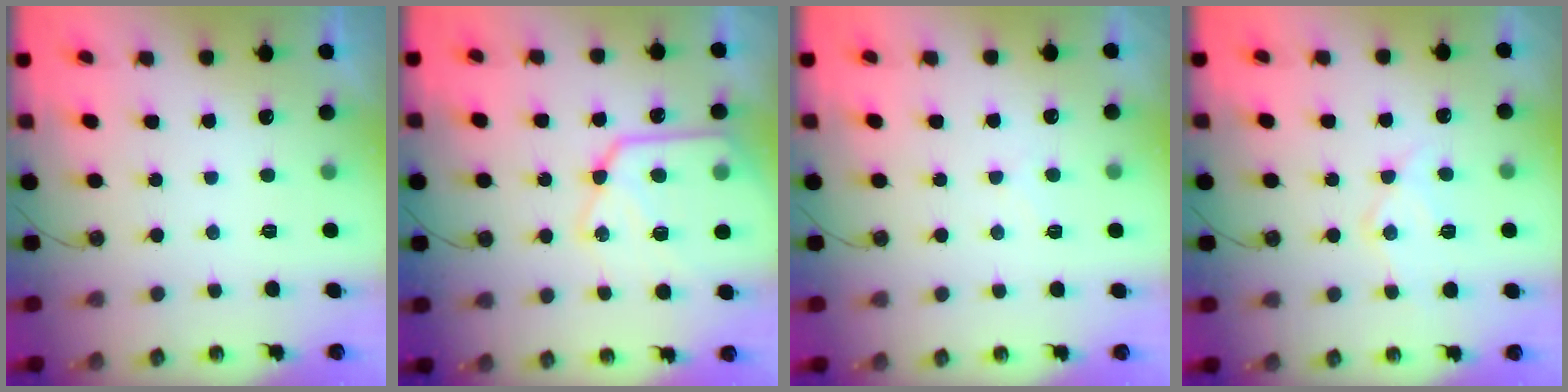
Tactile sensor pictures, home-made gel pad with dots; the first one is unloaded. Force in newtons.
{"total": 18.8, "press": 18.7, "slide": 1.9}
{"total": 5.2, "press": 5.2, "slide": 0.7}
{"total": 11.1, "press": 11.1, "slide": 0.9}